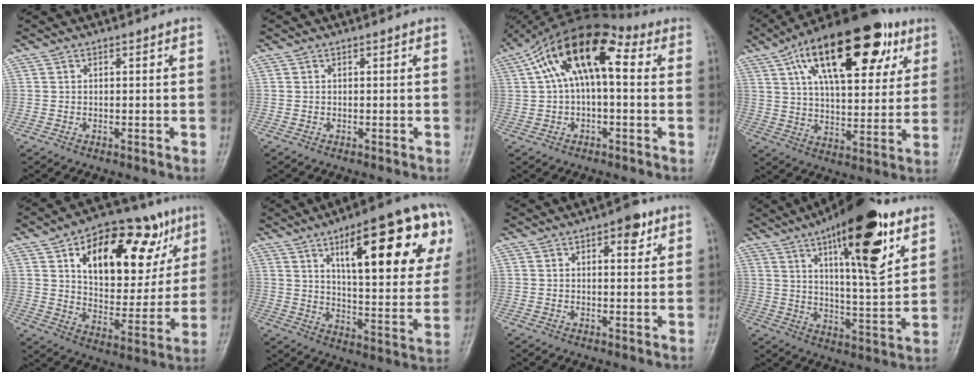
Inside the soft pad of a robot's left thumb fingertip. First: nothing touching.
{"total": 0.0}
{"total": 15.2, "force": [3.4, 7.4, 12.8], "torque": [-0.211, 0.047, 0.047]}
{"total": 25.2, "force": [11.9, 11.2, 19.2], "torque": [-0.269, -0.015, 0.193]}
{"total": 23.7, "force": [10.1, 13.0, 17.1], "torque": [-0.199, -0.014, 0.159]}
{"total": 26.5, "force": [11.7, 8.2, 22.4], "torque": [-0.282, -0.021, 0.172]}
{"total": 4.9, "force": [2.6, 2.2, 3.5], "torque": [-0.030, -0.008, 0.030]}
{"total": 20.9, "force": [10.8, 5.9, 16.9], "torque": [-0.231, -0.043, 0.166]}